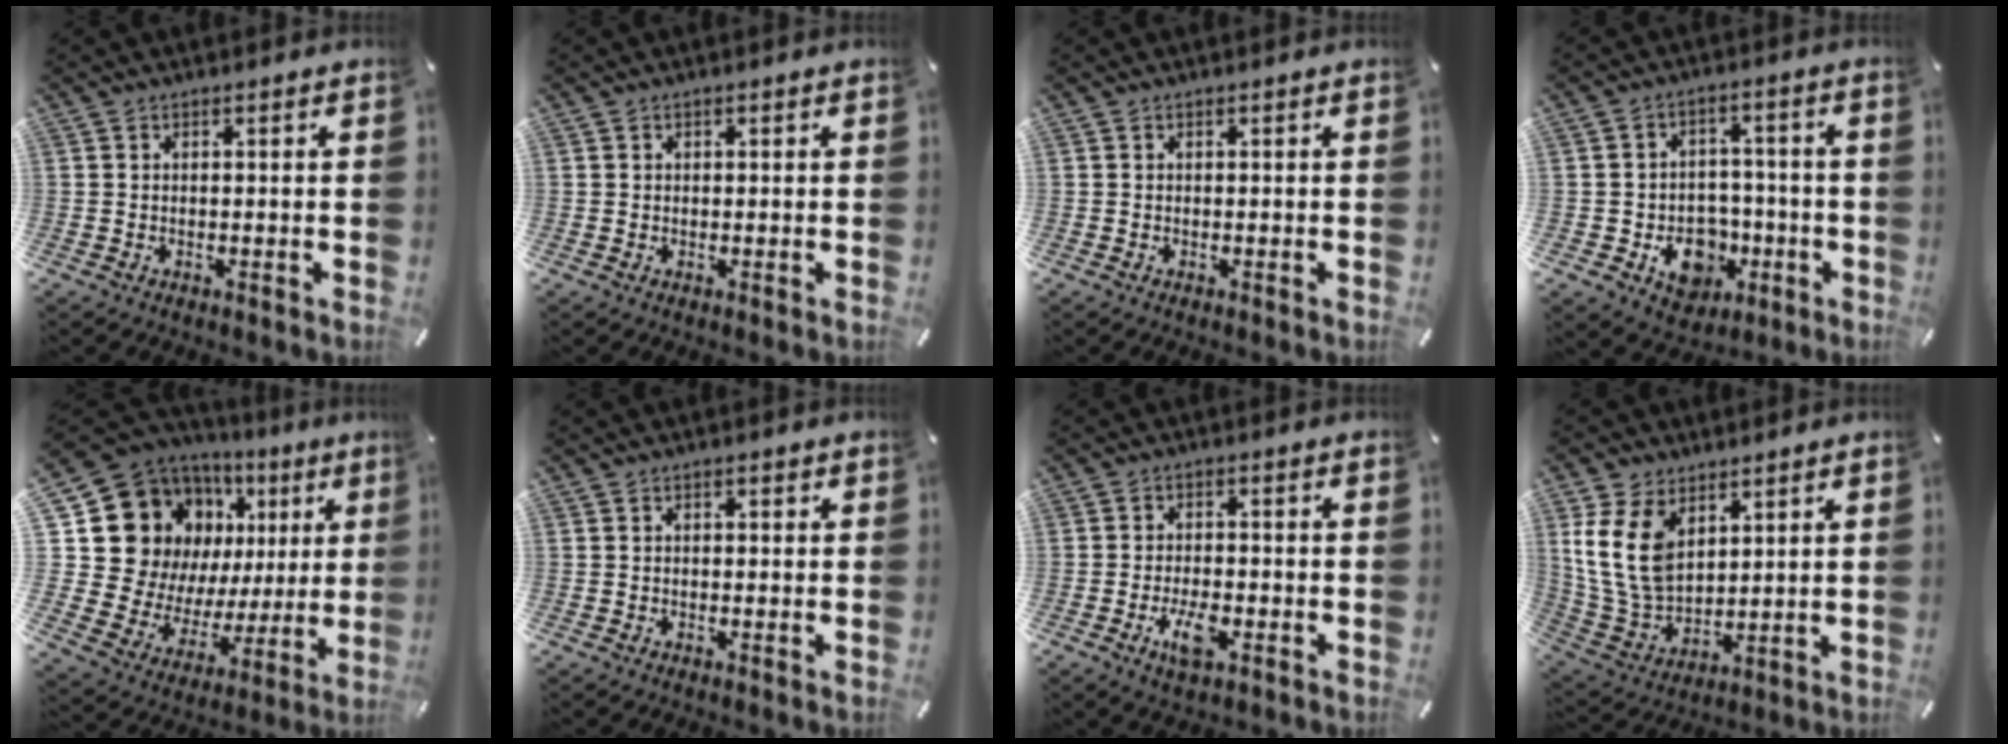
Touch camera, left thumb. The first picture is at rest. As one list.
[{"total": 0.6, "force": [0.1, 0.6, 0.1], "torque": [0.000, 0.005, 0.001]}, {"total": 0.0}, {"total": 9.6, "force": [-3.0, 8.4, 3.6], "torque": [-0.047, 0.019, -0.042]}, {"total": 19.6, "force": [8.6, 15.4, 8.5], "torque": [-0.153, -0.069, 0.182]}, {"total": 0.7, "force": [0.0, 0.6, 0.4], "torque": [-0.007, 0.005, -0.002]}, {"total": 5.9, "force": [-2.4, 2.8, 4.6], "torque": [-0.099, 0.004, -0.045]}, {"total": 13.7, "force": [5.5, 9.5, 8.2], "torque": [-0.217, -0.019, 0.103]}]